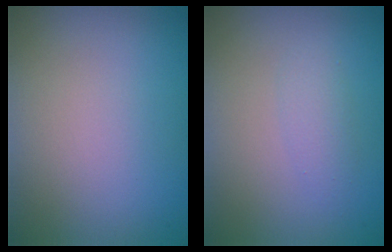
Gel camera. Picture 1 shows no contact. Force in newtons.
{"total": 1.4, "press": 1.4, "slide": 0.0}